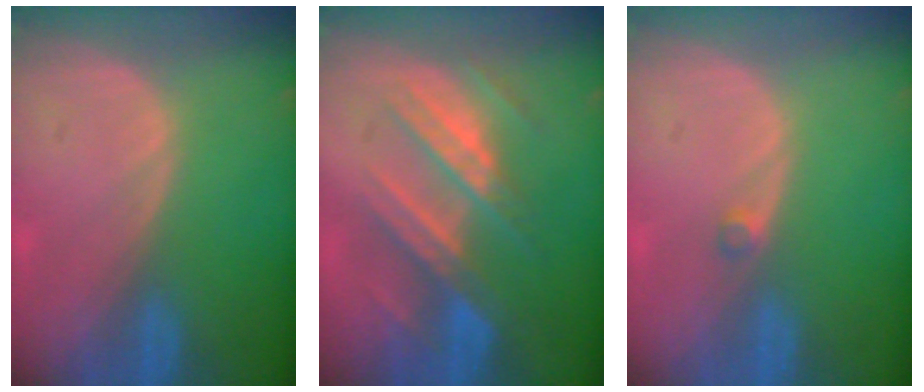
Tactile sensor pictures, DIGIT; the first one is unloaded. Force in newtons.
{"total": 8.3, "press": 8.0, "slide": 2.0}
{"total": 1.1, "press": 1.0, "slide": 0.6}